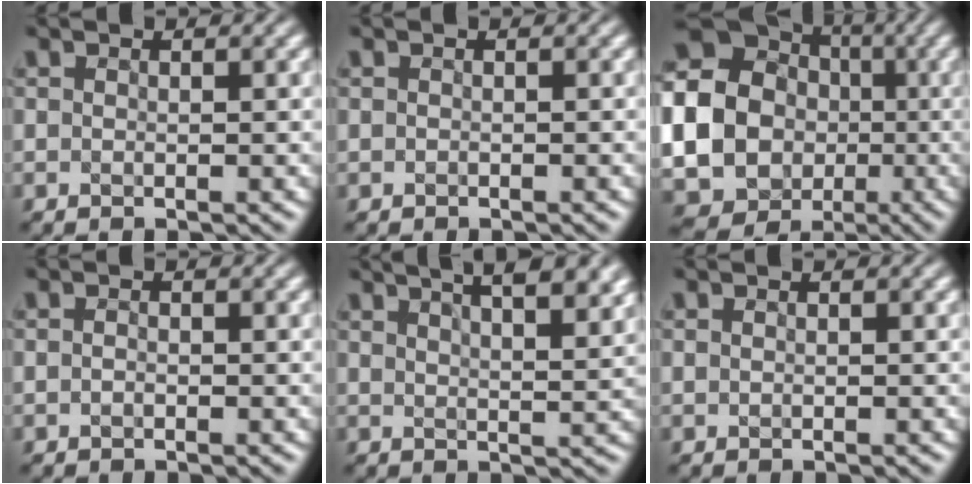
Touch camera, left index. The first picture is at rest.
{"total": 0.0}
{"total": 26.3, "force": [-3.5, 24.8, 8.0], "torque": [-0.194, 0.000, -0.109]}
{"total": 0.0}
{"total": 10.2, "force": [6.7, 3.9, 6.6], "torque": [-0.034, 0.046, 0.059]}
{"total": 0.0}